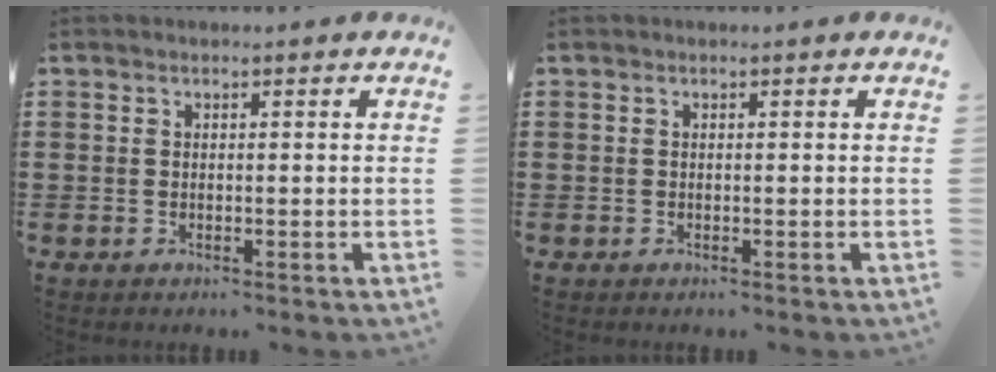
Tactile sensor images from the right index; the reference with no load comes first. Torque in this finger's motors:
{"motor_torque": [-0.67, 0.86, -1.05, -0.21]}